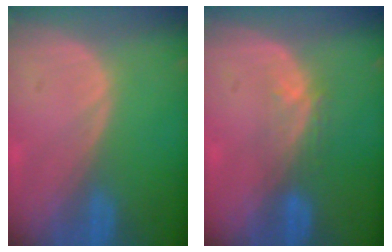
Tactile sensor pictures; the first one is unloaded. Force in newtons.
{"total": 3.4, "press": 3.0, "slide": 1.7}